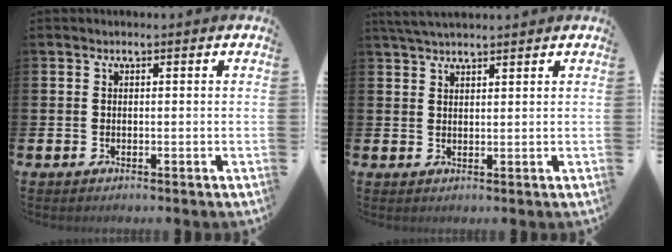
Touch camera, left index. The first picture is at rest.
{"total": 3.4, "force": [3.1, 0.6, 1.3], "torque": [-0.025, -0.007, 0.057]}